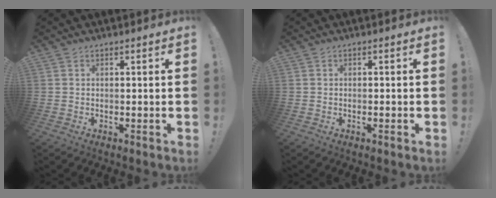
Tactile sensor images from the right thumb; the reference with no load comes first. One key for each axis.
{"total": 0.9, "fx": -0.7, "fy": -0.2, "fz": 0.6, "tx": -0.015, "ty": 0.001, "tz": -0.011}